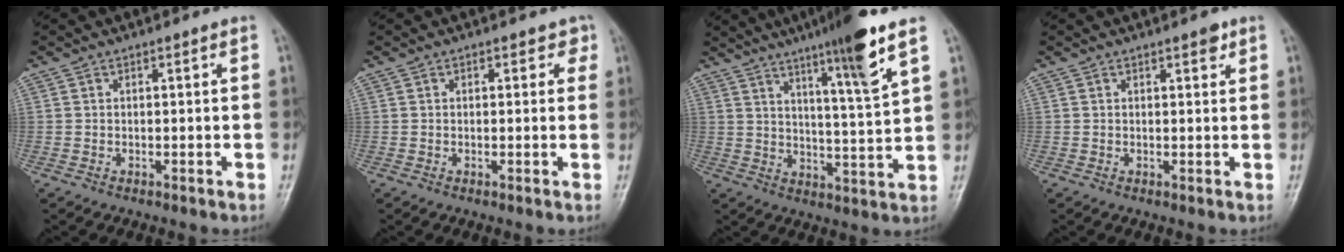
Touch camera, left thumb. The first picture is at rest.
{"total": 2.1, "force": [1.1, 1.5, 1.0], "torque": [0.014, -0.001, 0.006]}
{"total": 12.7, "force": [7.8, 0.0, 10.1], "torque": [-0.162, -0.043, 0.125]}
{"total": 1.8, "force": [1.1, 0.7, 1.2], "torque": [-0.008, -0.004, 0.013]}